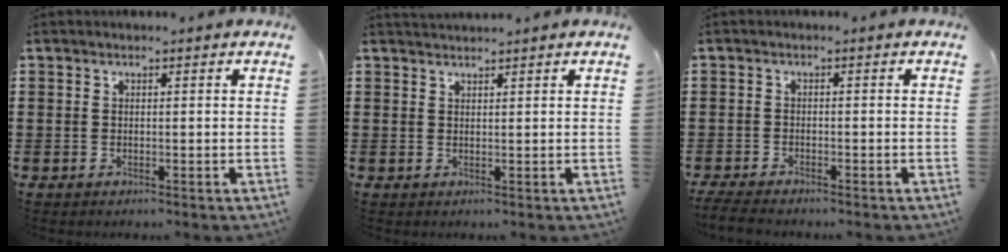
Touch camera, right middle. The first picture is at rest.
{"total": 1.4, "force": [1.4, -0.1, 0.2], "torque": [-0.006, 0.000, 0.027]}
{"total": 2.1, "force": [-2.0, 0.2, 0.7], "torque": [-0.026, -0.003, -0.045]}